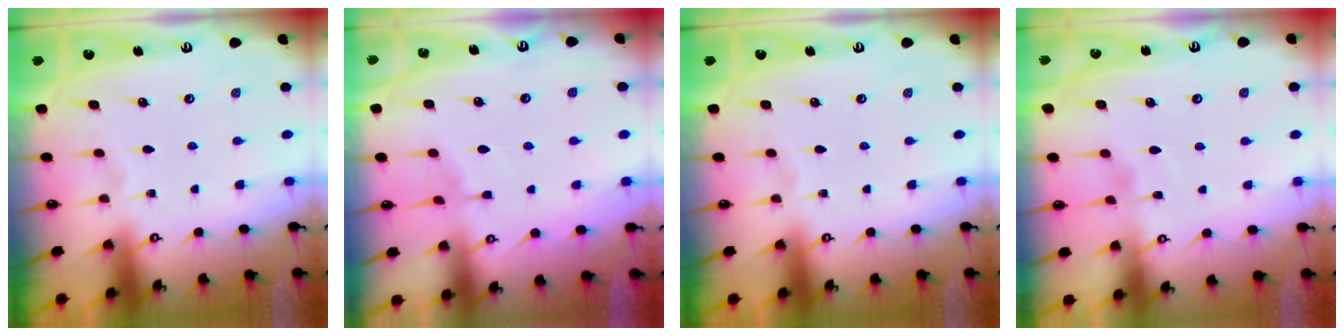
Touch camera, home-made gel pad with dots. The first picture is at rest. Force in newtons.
{"total": 3.0, "press": 2.9, "slide": 0.5}
{"total": 0.0}
{"total": 1.7, "press": 1.7, "slide": 0.3}